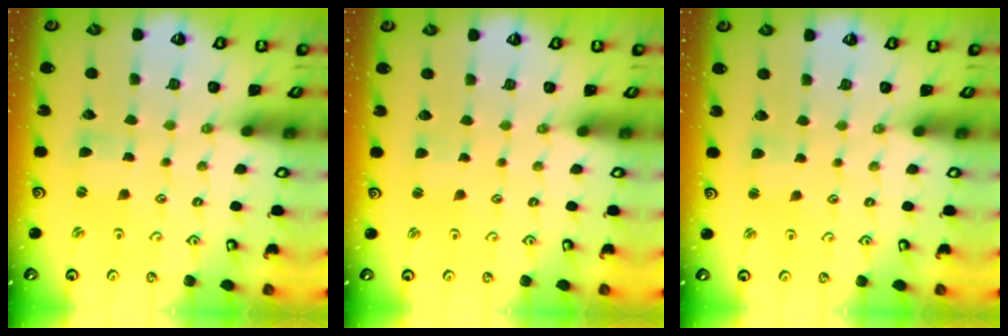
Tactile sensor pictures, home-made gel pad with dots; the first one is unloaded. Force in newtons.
{"total": 1.3, "press": 1.3, "slide": 0.2}
{"total": 2.2, "press": 2.2, "slide": 0.3}